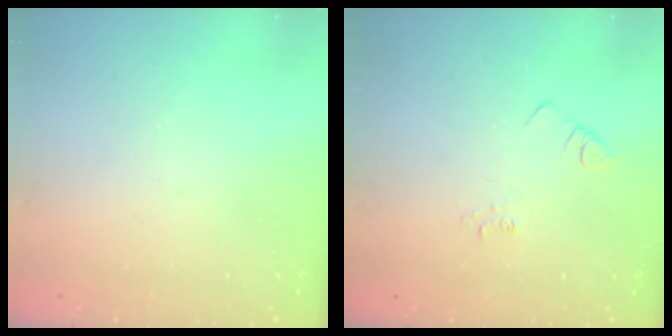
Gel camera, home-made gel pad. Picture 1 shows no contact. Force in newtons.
{"total": 2.1, "press": 2.1, "slide": 0.4}